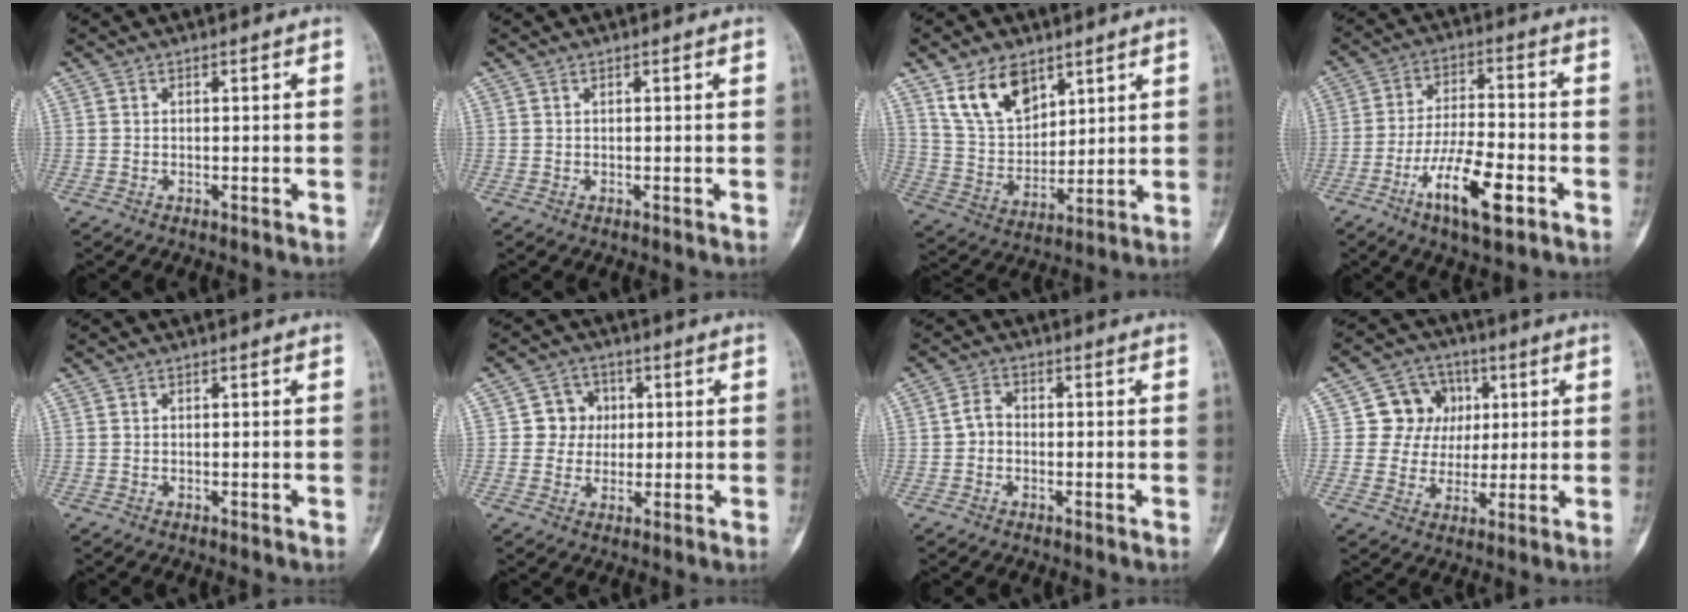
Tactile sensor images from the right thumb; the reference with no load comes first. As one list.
[{"total": 0.0}, {"total": 12.1, "force": [7.3, 7.1, 6.5], "torque": [-0.096, -0.036, 0.153]}, {"total": 12.6, "force": [-5.8, 4.0, 10.4], "torque": [-0.191, 0.024, -0.100]}, {"total": 0.0}, {"total": 5.6, "force": [0.8, 5.4, 1.4], "torque": [0.017, 0.010, 0.006]}, {"total": 2.7, "force": [-0.5, 2.1, 1.6], "torque": [-0.015, 0.012, -0.017]}, {"total": 9.7, "force": [2.3, 9.0, 2.7], "torque": [0.006, 0.005, 0.035]}]